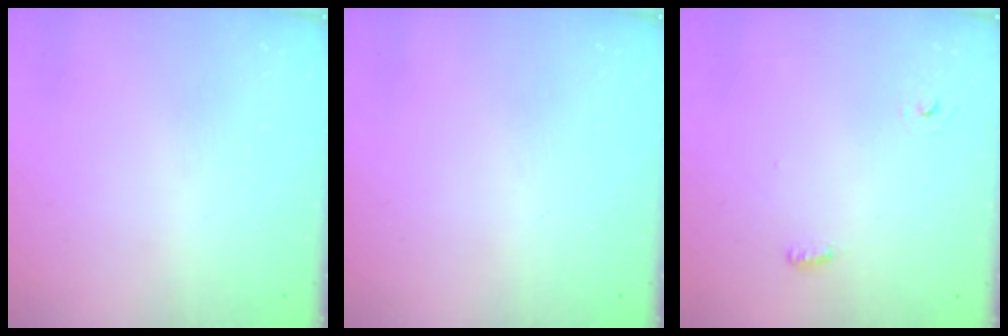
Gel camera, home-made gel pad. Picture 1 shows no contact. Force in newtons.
{"total": 0.0}
{"total": 2.6, "press": 2.5, "slide": 0.6}